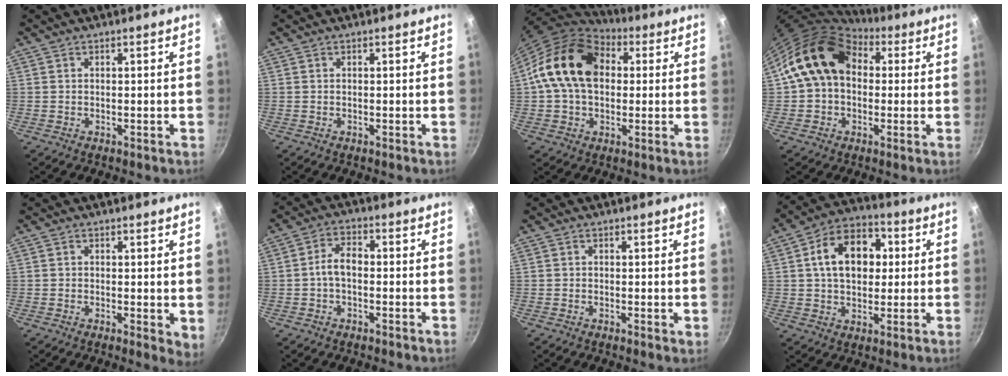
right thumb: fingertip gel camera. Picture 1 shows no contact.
{"total": 0.0}
{"total": 17.7, "force": [2.6, 12.7, 12.0], "torque": [-0.187, 0.029, 0.030]}
{"total": 13.7, "force": [2.7, 10.4, 8.5], "torque": [-0.111, 0.024, 0.033]}
{"total": 3.4, "force": [0.3, 1.6, 3.0], "torque": [-0.035, -0.008, 0.003]}
{"total": 4.8, "force": [-0.6, 2.9, 3.8], "torque": [-0.061, 0.022, -0.018]}
{"total": 0.7, "force": [0.1, 0.4, 0.6], "torque": [-0.008, -0.002, -0.001]}
{"total": 13.9, "force": [2.4, 9.7, 9.6], "torque": [-0.114, 0.018, 0.025]}